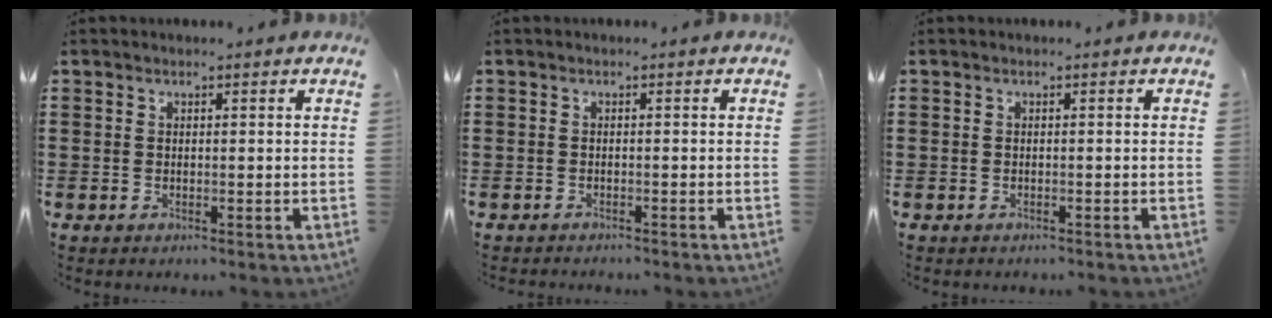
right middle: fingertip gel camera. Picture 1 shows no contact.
{"total": 0.8, "force": [-0.8, 0.1, -0.1], "torque": [0.000, 0.003, -0.017]}
{"total": 0.5, "force": [-0.5, 0.2, 0.0], "torque": [0.000, 0.002, -0.012]}